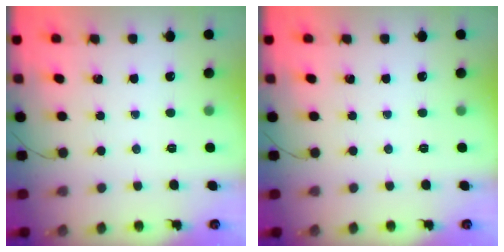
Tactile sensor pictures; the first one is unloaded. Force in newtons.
{"total": 0.0}